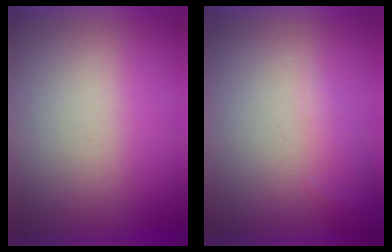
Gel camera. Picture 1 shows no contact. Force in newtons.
{"total": 1.3}